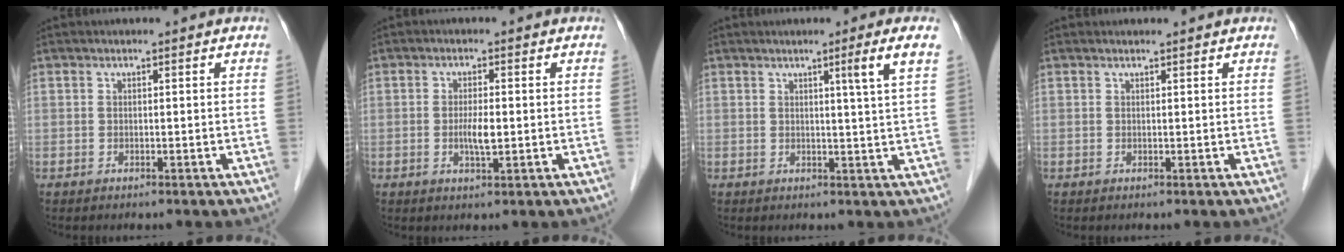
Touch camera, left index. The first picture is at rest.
{"total": 3.1, "force": [-0.4, 0.7, 2.9], "torque": [-0.059, -0.003, -0.005]}
{"total": 4.0, "force": [1.8, -1.4, 3.3], "torque": [-0.050, -0.012, 0.033]}
{"total": 0.8, "force": [0.8, 0.0, 0.1], "torque": [-0.010, 0.009, 0.014]}